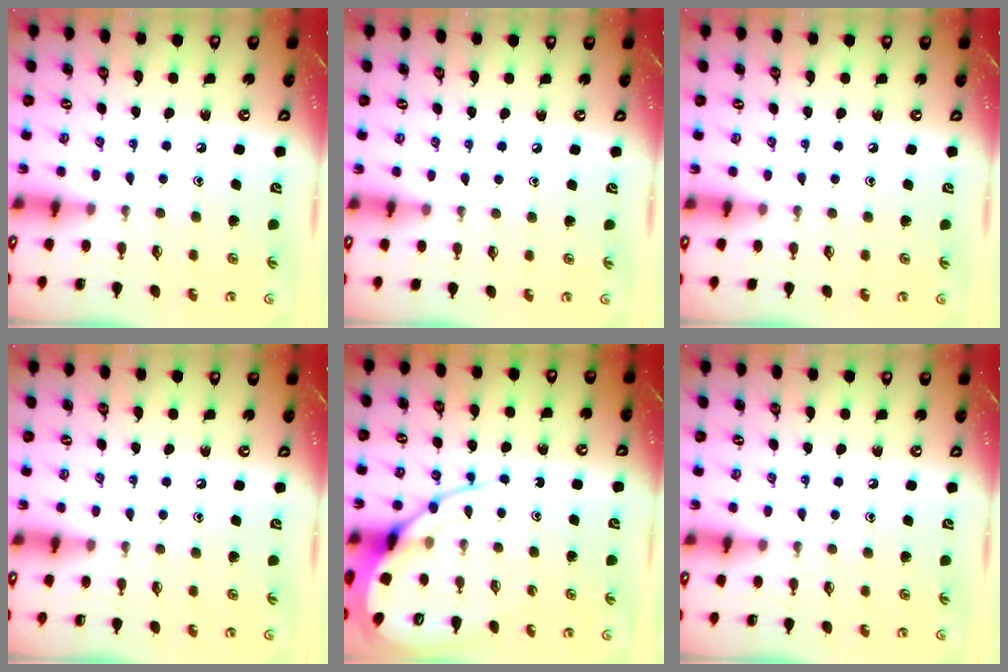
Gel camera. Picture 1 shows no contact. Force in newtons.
{"total": 3.2, "press": 3.2, "slide": 0.5}
{"total": 2.3, "press": 2.2, "slide": 0.4}
{"total": 0.0}
{"total": 11.2, "press": 11.2, "slide": 1.1}
{"total": 0.0}